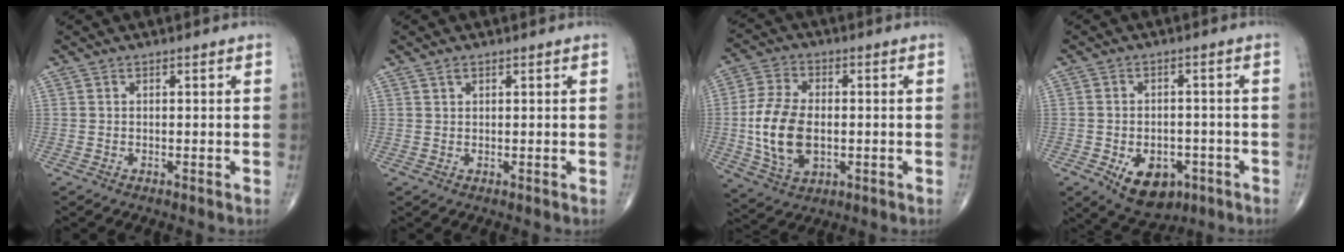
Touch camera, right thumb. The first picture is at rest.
{"total": 1.0, "force": [0.7, 0.5, 0.5], "torque": [-0.004, 0.001, 0.012]}
{"total": 13.3, "force": [-1.1, 8.1, 10.5], "torque": [-0.207, 0.001, -0.016]}
{"total": 9.8, "force": [-4.1, 6.4, 6.1], "torque": [-0.075, 0.015, -0.051]}